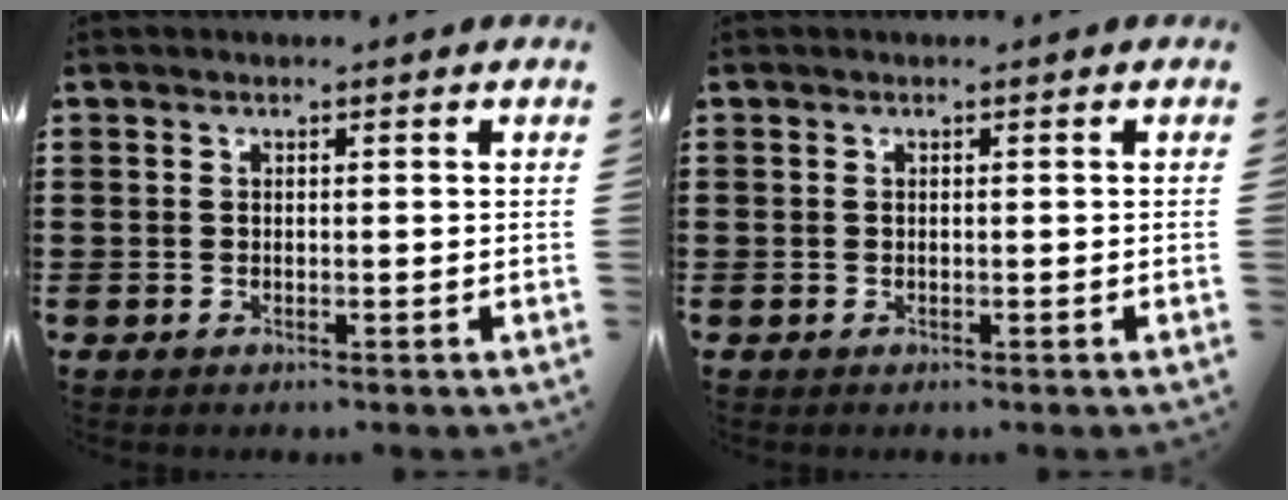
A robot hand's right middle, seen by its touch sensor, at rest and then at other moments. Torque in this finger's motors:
{"motor_torque": [-0.33, 0.04, -0.07, -0.02]}